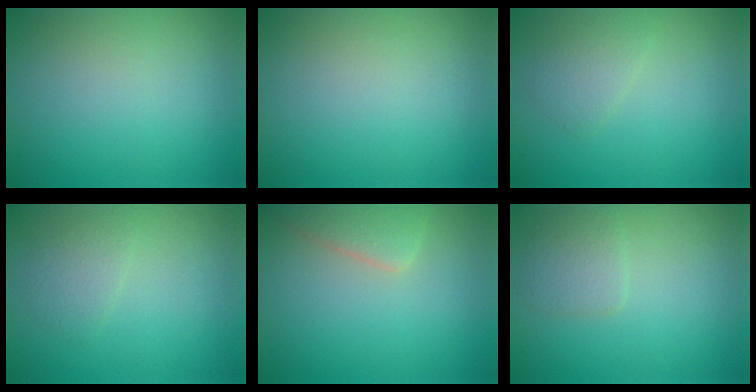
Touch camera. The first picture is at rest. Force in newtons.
{"total": 0.0}
{"total": 1.5, "press": 1.4, "slide": 0.1}
{"total": 1.5, "press": 1.5, "slide": 0.0}
{"total": 2.8, "press": 2.8, "slide": 0.3}
{"total": 1.8, "press": 1.8, "slide": 0.1}